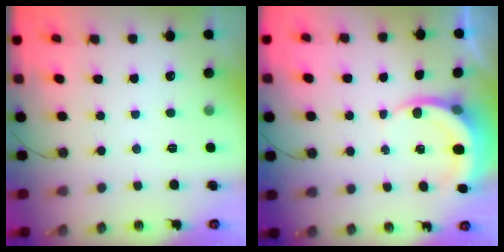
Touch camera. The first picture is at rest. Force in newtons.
{"total": 5.0, "press": 5.0, "slide": 0.6}